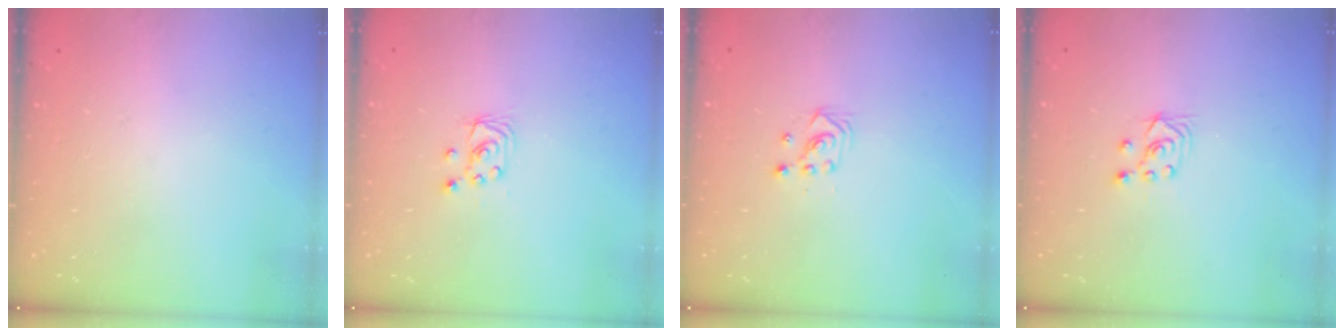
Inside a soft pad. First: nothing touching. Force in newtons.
{"total": 2.4, "press": 2.4, "slide": 0.2}
{"total": 2.2, "press": 2.2, "slide": 0.2}
{"total": 2.6, "press": 2.5, "slide": 1.0}